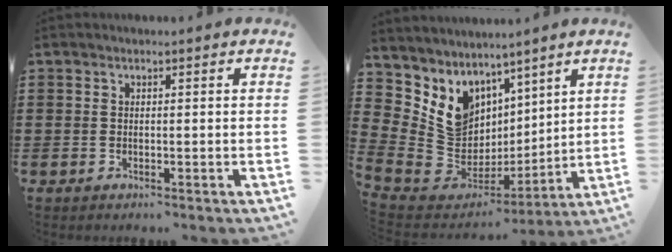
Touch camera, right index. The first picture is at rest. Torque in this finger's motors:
{"motor_torque": [0.91, 0.94, 0.23, 0.10]}